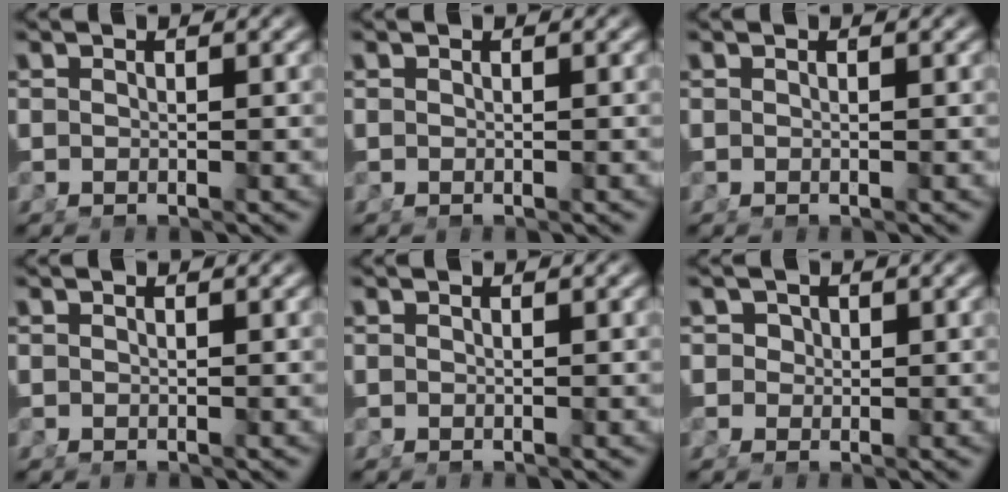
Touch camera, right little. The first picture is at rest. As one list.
[{"total": 0.0}, {"total": 0.0}, {"total": 0.0}, {"total": 0.0}, {"total": 2.3, "force": [0.2, 2.1, 0.8], "torque": [-0.019, -0.003, 0.002]}]